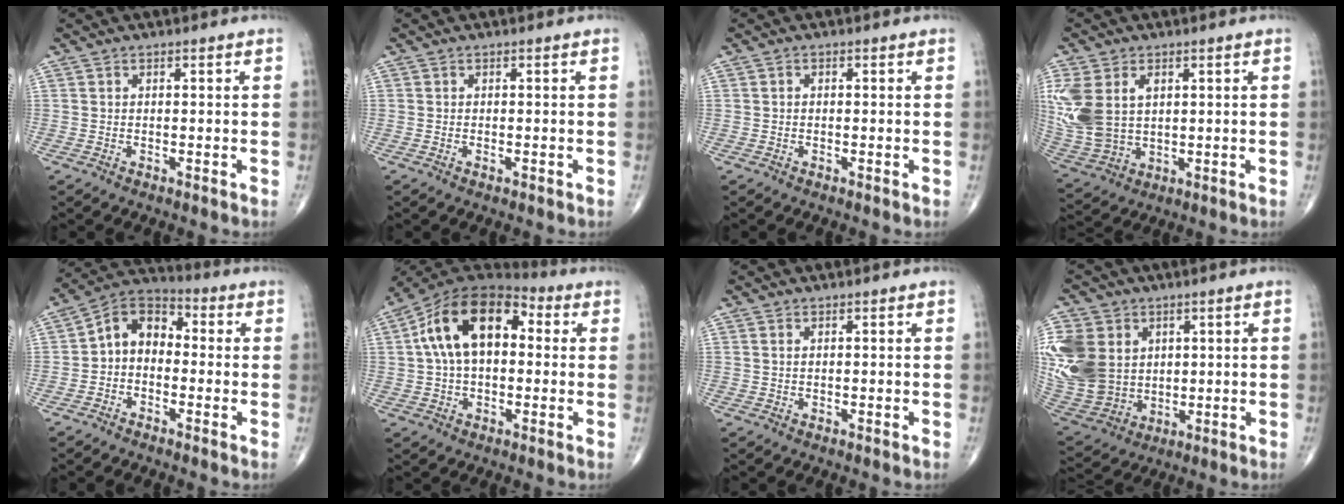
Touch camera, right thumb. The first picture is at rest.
{"total": 0.6, "force": [-0.2, 0.3, 0.4], "torque": [-0.010, 0.001, -0.003]}
{"total": 0.5, "force": [0.0, 0.4, 0.3], "torque": [-0.005, 0.002, -0.001]}
{"total": 14.8, "force": [3.4, 10.1, 10.2], "torque": [-0.246, -0.005, 0.083]}
{"total": 8.7, "force": [-0.8, 6.5, 5.8], "torque": [-0.069, 0.036, -0.036]}
{"total": 17.3, "force": [2.9, 10.4, 13.5], "torque": [-0.222, 0.037, 0.039]}
{"total": 0.5, "force": [0.3, 0.2, 0.4], "torque": [-0.011, 0.004, 0.006]}
{"total": 19.5, "force": [3.8, 15.8, 10.9], "torque": [-0.251, -0.002, 0.095]}